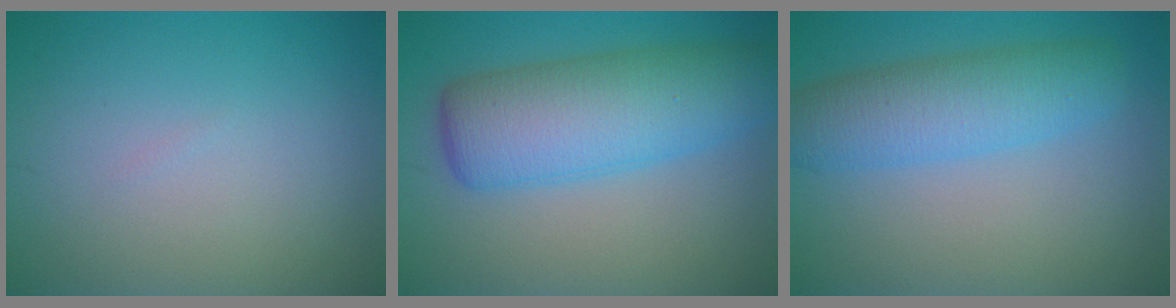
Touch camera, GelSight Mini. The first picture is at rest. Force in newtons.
{"total": 6.7, "press": 6.7, "slide": 0.1}
{"total": 5.5, "press": 5.5, "slide": 0.3}